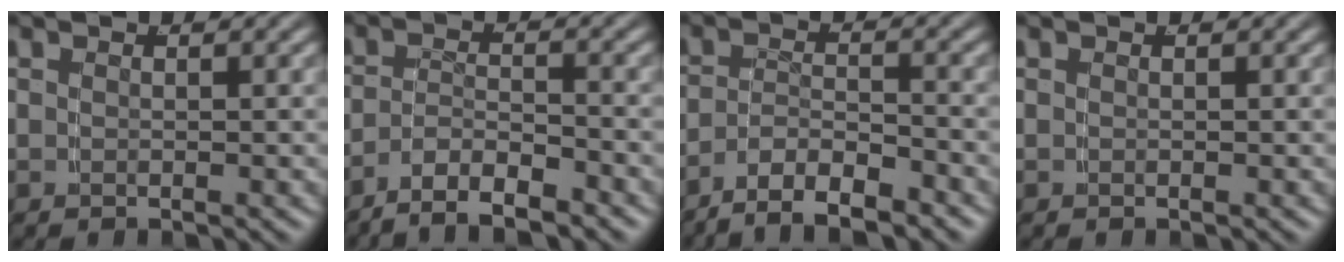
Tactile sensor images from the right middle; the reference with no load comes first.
{"total": 4.9, "force": [-4.2, 1.5, 1.9], "torque": [-0.029, -0.009, -0.069]}
{"total": 5.6, "force": [-4.8, 2.0, 2.2], "torque": [-0.035, -0.011, -0.077]}
{"total": 0.0}